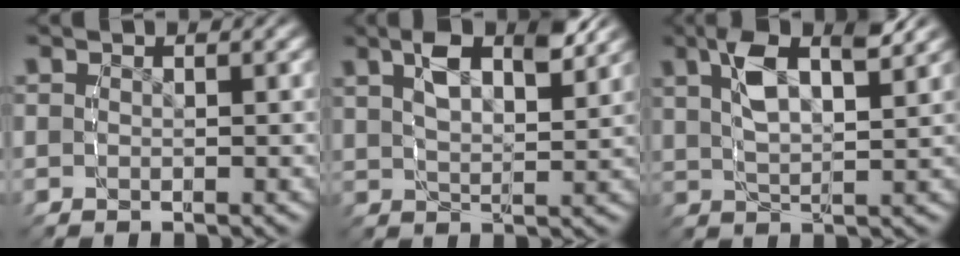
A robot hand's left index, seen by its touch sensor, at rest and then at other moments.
{"total": 5.1, "force": [2.7, 1.6, 4.0], "torque": [-0.066, -0.002, 0.050]}
{"total": 5.6, "force": [2.5, 1.7, 4.7], "torque": [-0.091, -0.001, 0.046]}